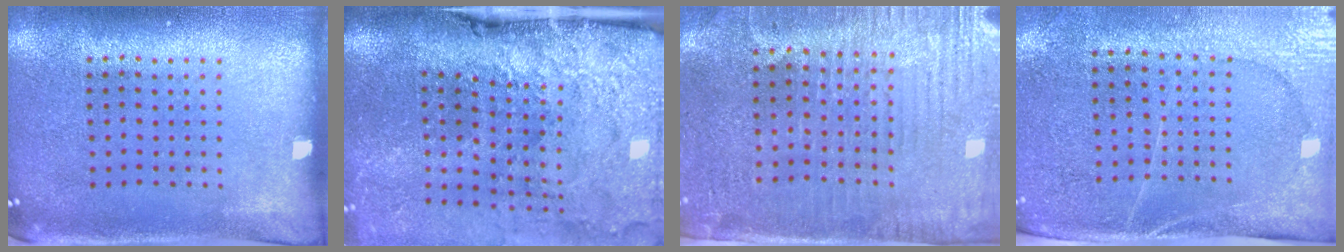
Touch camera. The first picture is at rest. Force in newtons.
{"total": 5.1, "press": 3.8, "slide": 3.3}
{"total": 3.2, "press": 2.9, "slide": 1.4}
{"total": 2.9, "press": 2.7, "slide": 1.2}